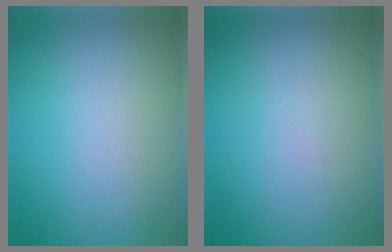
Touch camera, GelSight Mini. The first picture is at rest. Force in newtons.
{"total": 0.0}